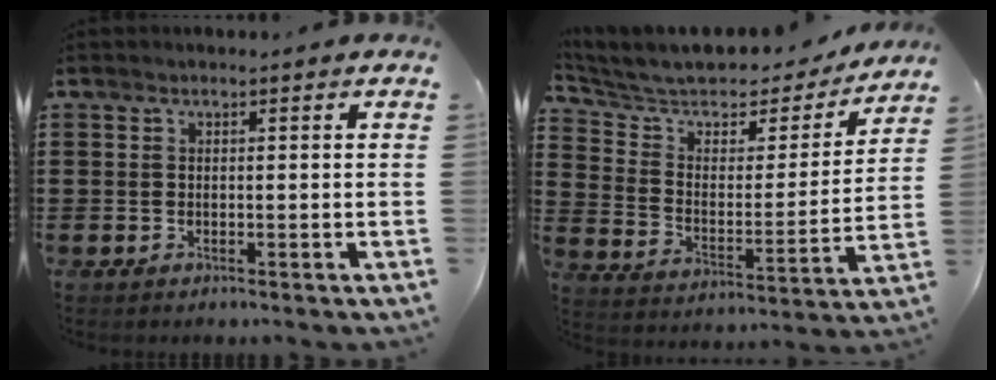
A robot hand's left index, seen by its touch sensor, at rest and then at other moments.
{"total": 6.6, "force": [5.5, 2.6, 2.4], "torque": [-0.080, -0.040, 0.092]}